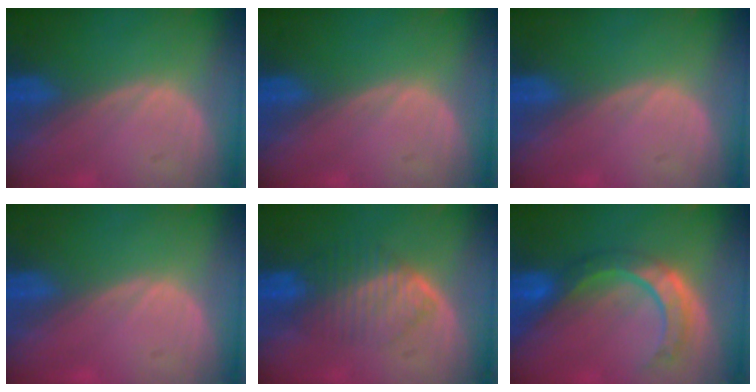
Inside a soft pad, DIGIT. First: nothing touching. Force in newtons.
{"total": 0.0}
{"total": 0.0}
{"total": 0.5, "press": 0.1, "slide": 0.5}
{"total": 6.5, "press": 6.2, "slide": 1.8}
{"total": 8.6, "press": 7.2, "slide": 4.5}